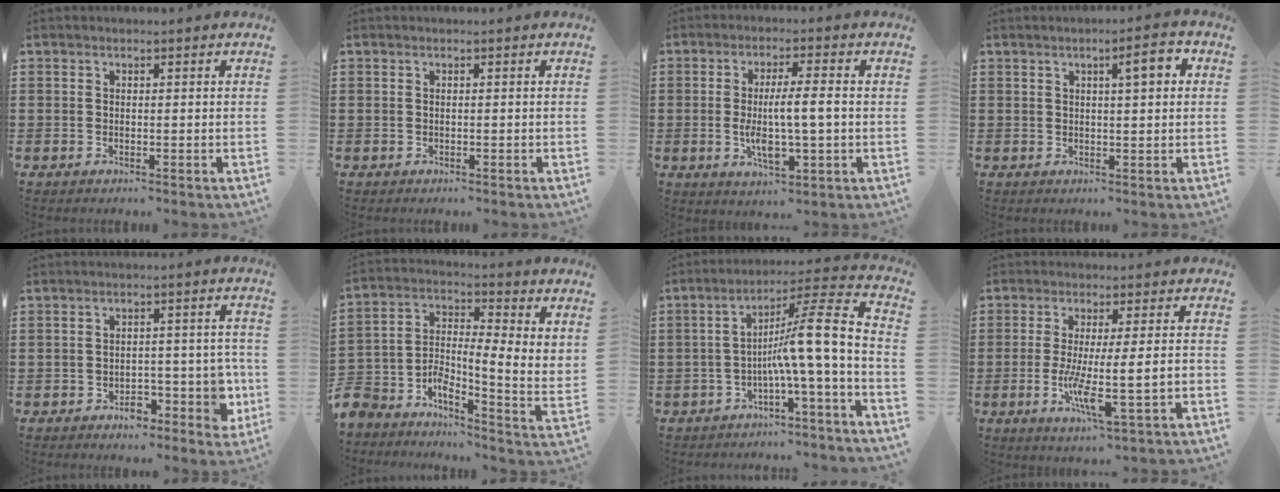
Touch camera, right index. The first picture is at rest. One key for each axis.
{"total": 0.0}
{"total": 7.6, "fx": -0.4, "fy": 1.9, "fz": 7.4, "tx": -0.142, "ty": -0.004, "tz": -0.009}
{"total": 4.5, "fx": 1.4, "fy": 1.0, "fz": 4.1, "tx": -0.066, "ty": 0.003, "tz": 0.016}
{"total": 7.0, "fx": -2.8, "fy": 4.4, "fz": 4.6, "tx": -0.052, "ty": 0.008, "tz": -0.051}
{"total": 3.8, "fx": -1.5, "fy": 1.3, "fz": 3.3, "tx": -0.088, "ty": -0.040, "tz": -0.037}
{"total": 10.0, "fx": -2.2, "fy": -0.2, "fz": 9.7, "tx": -0.166, "ty": -0.035, "tz": -0.060}
{"total": 8.0, "fx": -1.7, "fy": 0.0, "fz": 7.8, "tx": -0.152, "ty": -0.022, "tz": -0.033}